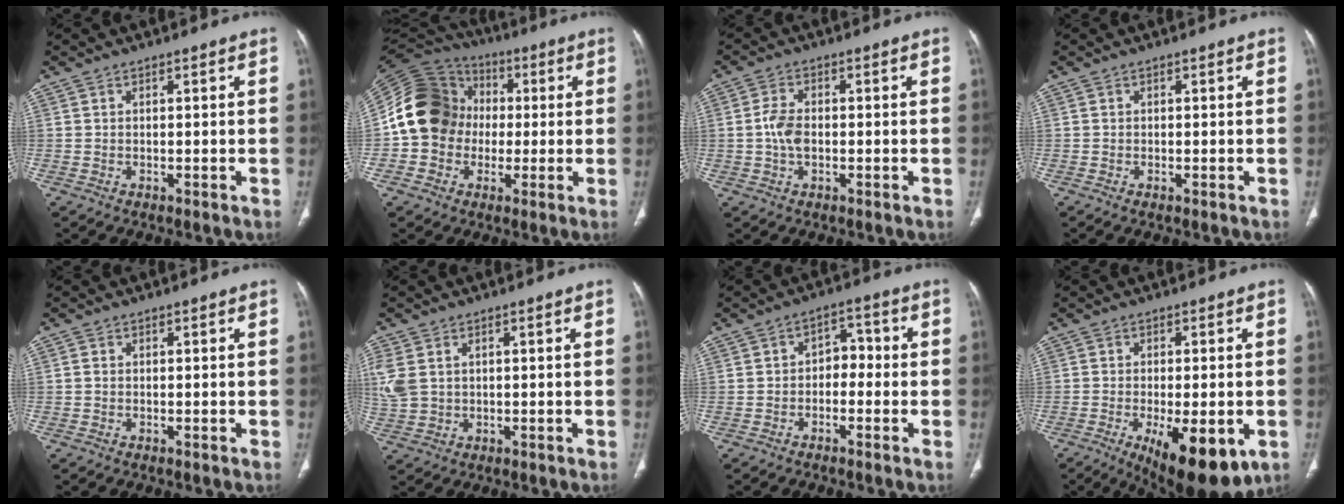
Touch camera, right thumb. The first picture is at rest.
{"total": 16.2, "force": [-0.3, 14.2, 7.7], "torque": [-0.133, 0.033, -0.012]}
{"total": 4.3, "force": [-0.5, 2.6, 3.4], "torque": [-0.073, 0.009, -0.013]}
{"total": 0.5, "force": [-0.2, 0.2, 0.4], "torque": [-0.011, -0.002, -0.005]}
{"total": 0.6, "force": [0.0, 0.5, 0.3], "torque": [-0.004, 0.001, -0.001]}
{"total": 7.2, "force": [1.5, 5.3, 4.6], "torque": [-0.123, 0.004, 0.042]}
{"total": 4.5, "force": [-1.1, 3.3, 3.0], "torque": [-0.022, 0.027, -0.029]}
{"total": 14.8, "force": [-5.6, 5.8, 12.4], "torque": [-0.157, -0.011, -0.067]}